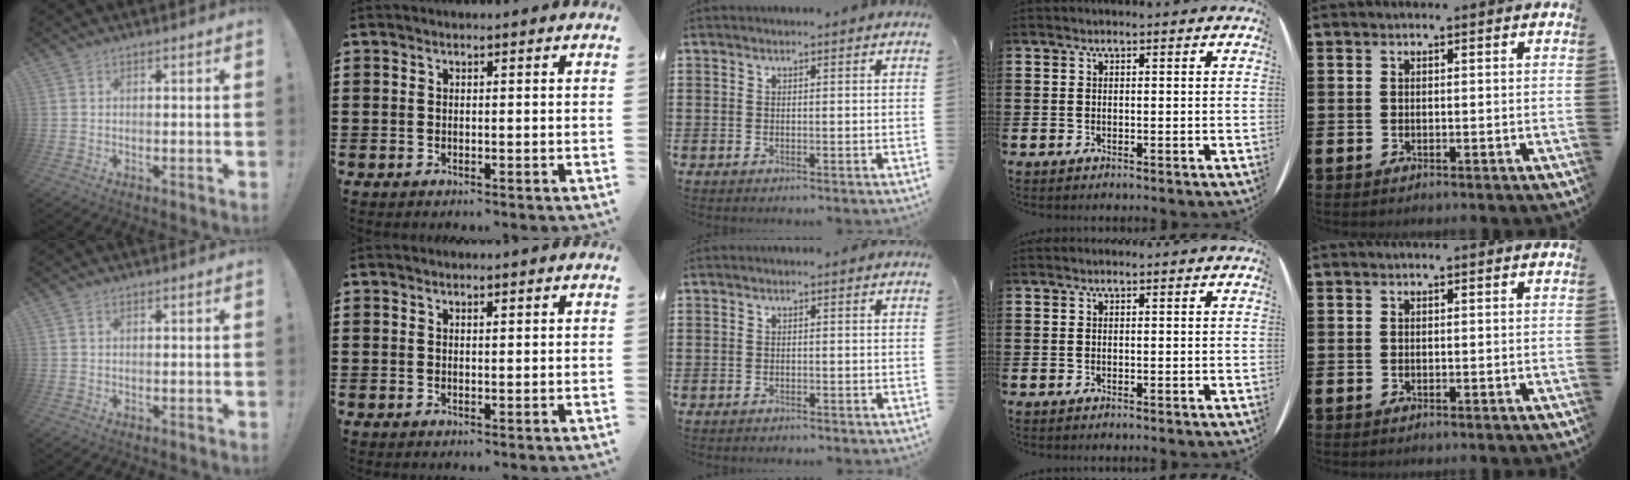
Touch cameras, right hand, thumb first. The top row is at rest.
{"thumb": {"total": 0.7, "force": [0.3, 0.4, 0.4], "torque": [-0.011, 0.004, 0.006]}, "index": {"total": 0.5, "force": [0.4, 0.2, 0.3], "torque": [-0.007, 0.001, 0.007]}, "middle": {"total": 0.5, "force": [-0.5, 0.0, 0.0], "torque": [-0.002, -0.002, -0.011]}}